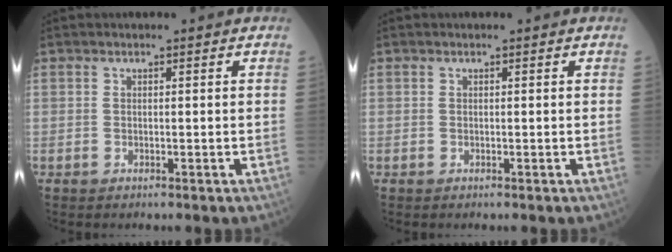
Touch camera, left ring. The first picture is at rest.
{"total": 0.0}